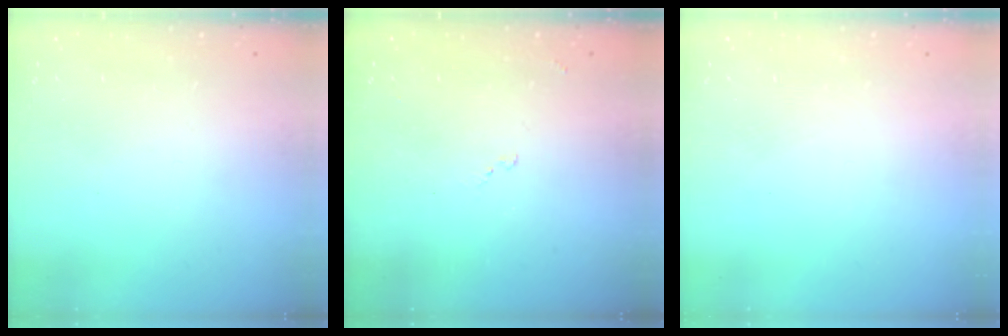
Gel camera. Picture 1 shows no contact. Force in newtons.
{"total": 8.0, "press": 7.9, "slide": 0.7}
{"total": 0.0}